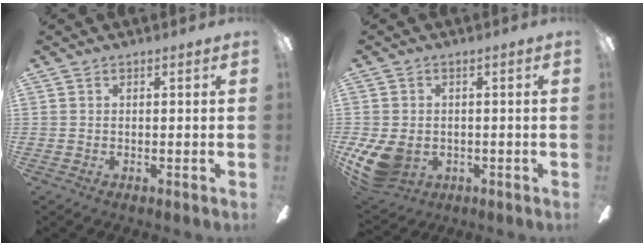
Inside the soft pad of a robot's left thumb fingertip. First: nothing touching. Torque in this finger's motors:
{"motor_torque": [1.08, 1.09, 0.28, -0.26, 0.09]}